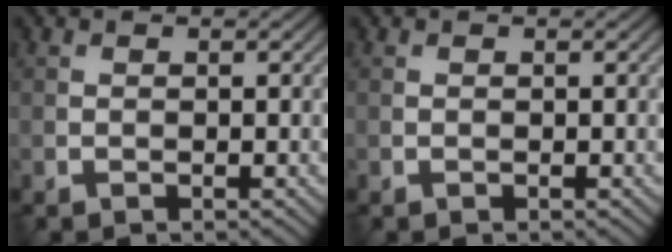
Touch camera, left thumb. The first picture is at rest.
{"total": 0.0}